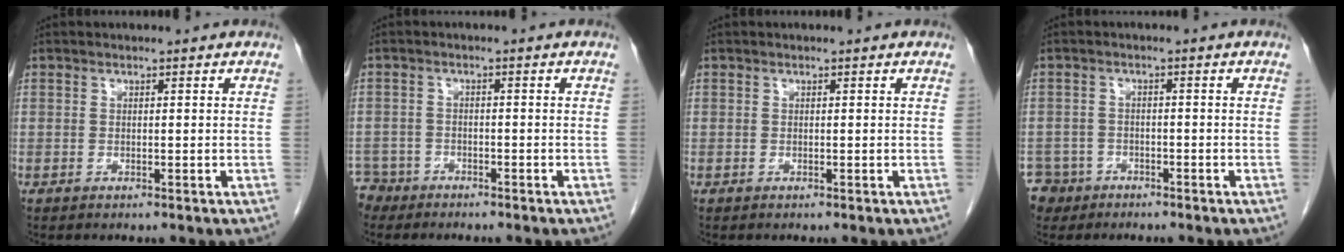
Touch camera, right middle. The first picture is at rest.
{"total": 3.9, "force": [-3.4, 1.9, -0.7], "torque": [0.013, 0.002, -0.066]}
{"total": 0.0}
{"total": 5.0, "force": [-3.4, 3.6, -0.3], "torque": [0.005, 0.006, -0.059]}